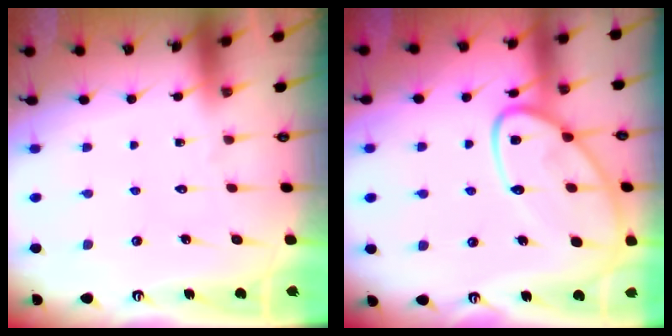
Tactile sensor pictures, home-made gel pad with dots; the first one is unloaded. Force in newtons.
{"total": 15.7, "press": 15.6, "slide": 1.4}